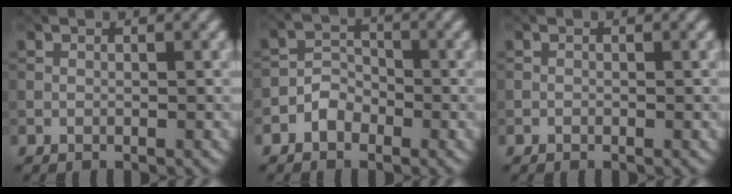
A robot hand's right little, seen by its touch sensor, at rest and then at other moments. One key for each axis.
{"total": 2.2, "fx": -1.3, "fy": 1.6, "fz": 0.7, "tx": -0.009, "ty": 0.011, "tz": -0.027}
{"total": 0.0}